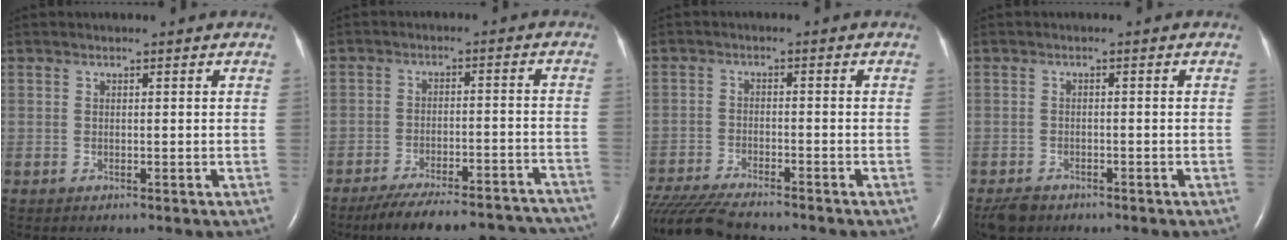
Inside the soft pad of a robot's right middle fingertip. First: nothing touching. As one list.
[{"total": 21.9, "force": [-19.8, 4.4, 8.0], "torque": [-0.094, 0.001, -0.262]}, {"total": 12.4, "force": [-11.1, 1.3, 5.4], "torque": [-0.096, -0.021, -0.182]}, {"total": 3.2, "force": [-2.6, 1.6, 1.0], "torque": [-0.026, -0.004, -0.041]}]